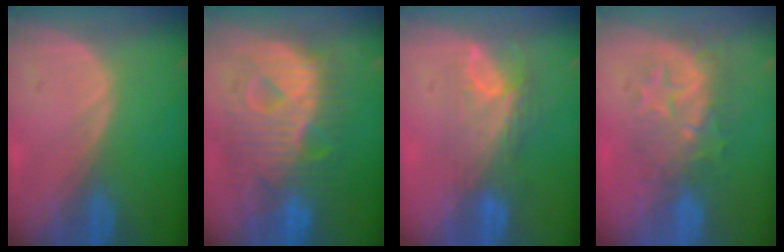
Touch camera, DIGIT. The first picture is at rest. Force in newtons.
{"total": 12.4, "press": 12.4, "slide": 1.3}
{"total": 7.8, "press": 6.7, "slide": 4.1}
{"total": 8.8, "press": 7.9, "slide": 4.0}